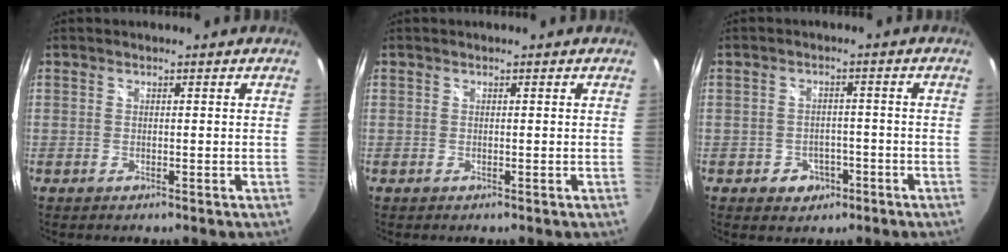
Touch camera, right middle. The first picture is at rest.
{"total": 0.0}
{"total": 4.5, "force": [-2.2, 3.6, 1.3], "torque": [-0.036, 0.010, -0.021]}